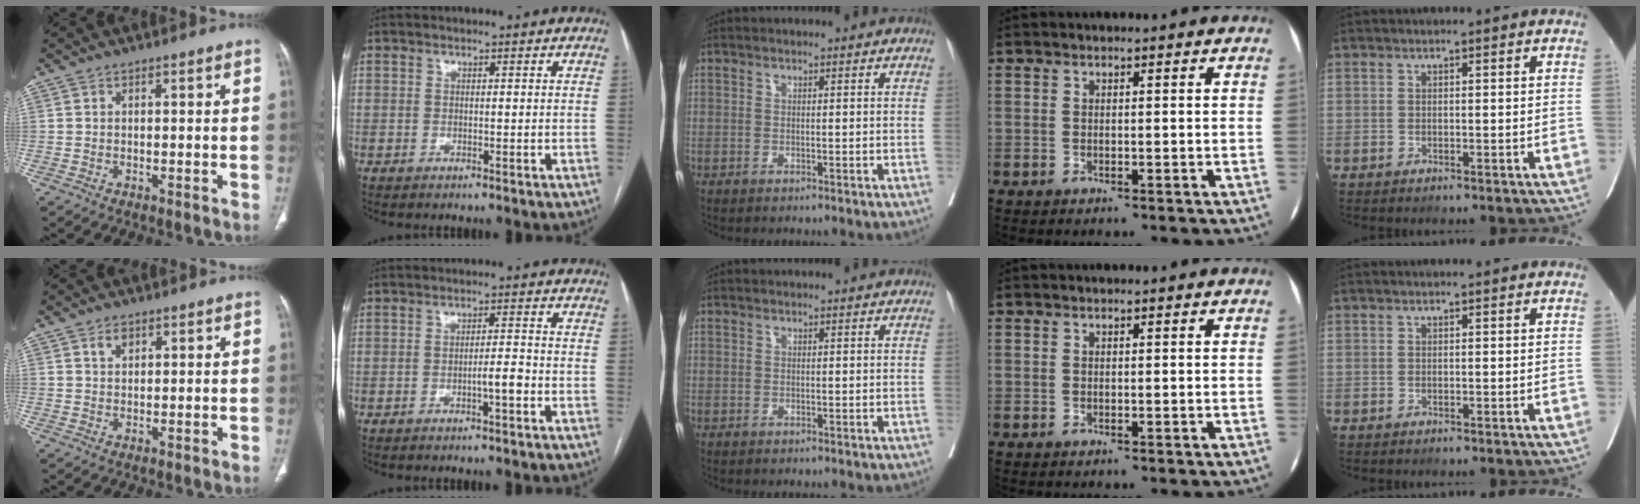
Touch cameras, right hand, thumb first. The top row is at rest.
{"thumb": {"total": 2.2, "force": [1.2, 1.4, 1.2], "torque": [-0.016, -0.005, 0.024]}, "index": {"total": 2.7, "force": [-1.2, 0.1, 2.4], "torque": [-0.039, 0.001, -0.020]}}